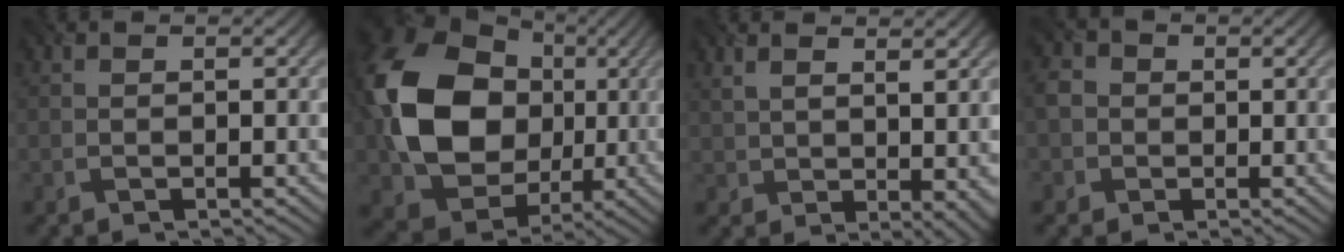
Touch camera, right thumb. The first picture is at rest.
{"total": 18.2, "force": [1.2, 14.4, 11.1], "torque": [-0.247, -0.015, 0.022]}
{"total": 5.9, "force": [2.4, 2.3, 4.9], "torque": [-0.083, -0.002, 0.059]}
{"total": 4.0, "force": [0.0, 3.8, 1.4], "torque": [-0.045, 0.007, -0.017]}